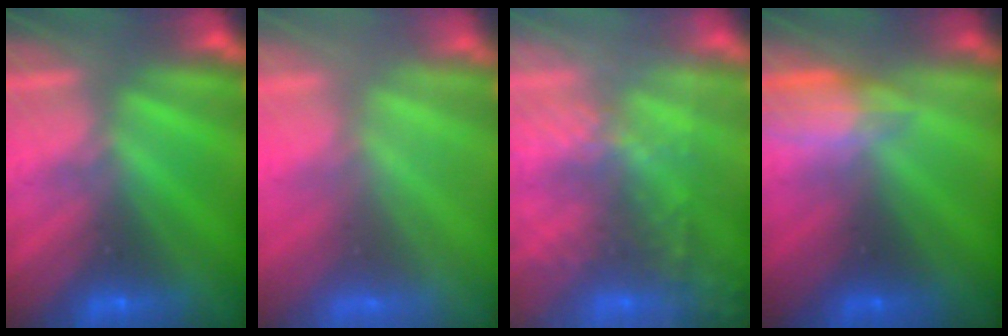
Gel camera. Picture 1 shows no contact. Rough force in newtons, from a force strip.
{"total": 6.9}
{"total": 9.6}
{"total": 2.7}